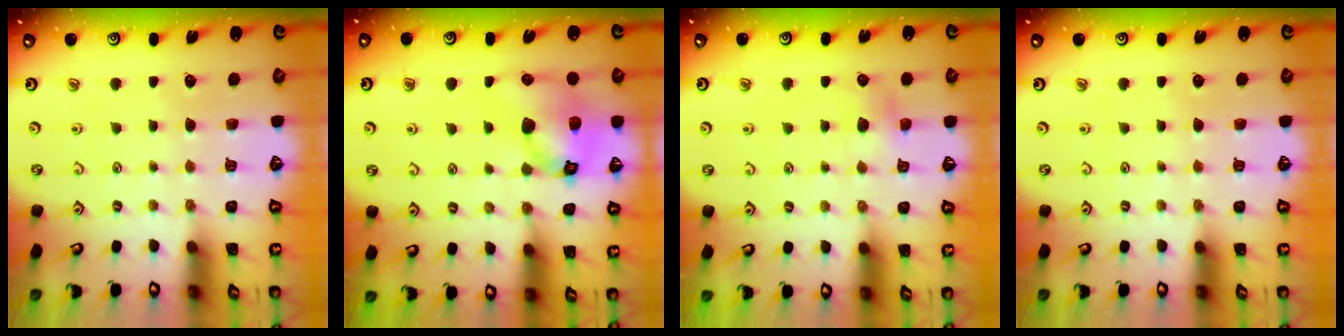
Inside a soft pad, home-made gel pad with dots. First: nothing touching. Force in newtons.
{"total": 12.9, "press": 12.7, "slide": 1.8}
{"total": 4.2, "press": 4.2, "slide": 0.7}
{"total": 0.0}